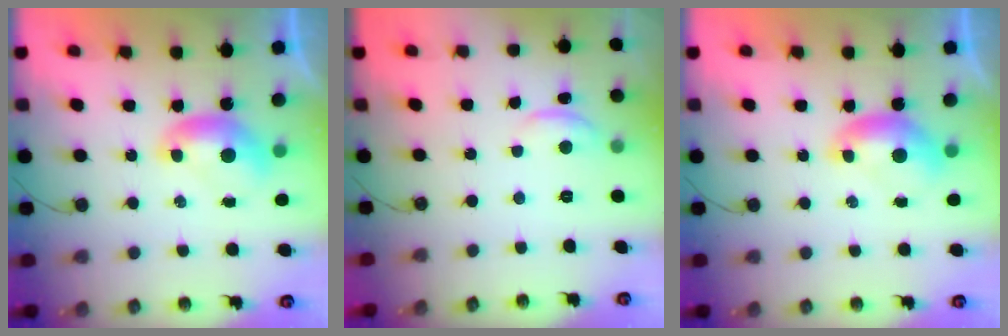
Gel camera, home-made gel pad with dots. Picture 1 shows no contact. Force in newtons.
{"total": 0.6, "press": 0.0, "slide": 0.6}
{"total": 0.0}